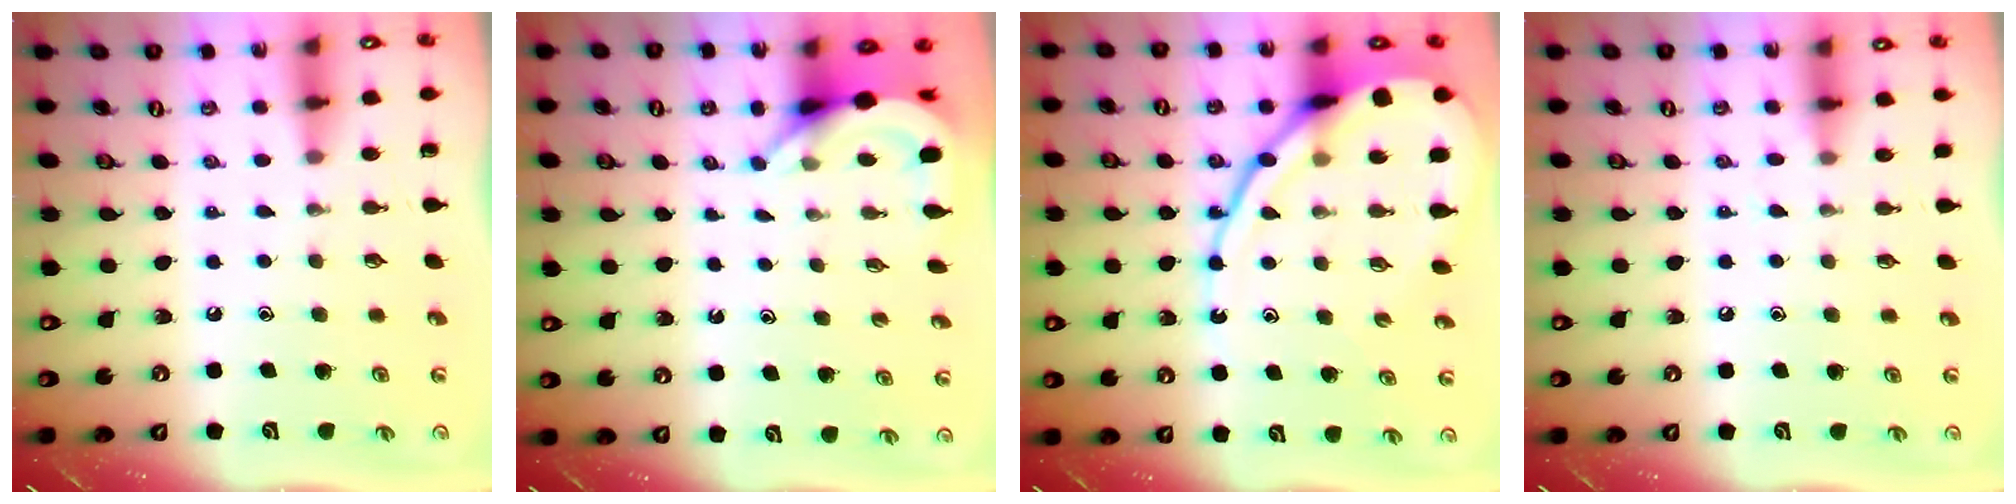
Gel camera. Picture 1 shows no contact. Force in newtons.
{"total": 5.2, "press": 5.2, "slide": 0.2}
{"total": 15.3, "press": 15.2, "slide": 1.6}
{"total": 4.9, "press": 4.9, "slide": 0.7}